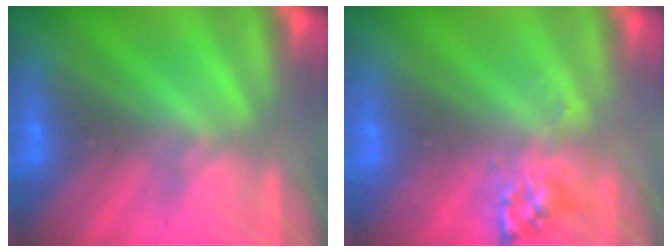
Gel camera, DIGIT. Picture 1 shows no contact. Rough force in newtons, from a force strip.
{"total": 2.7}